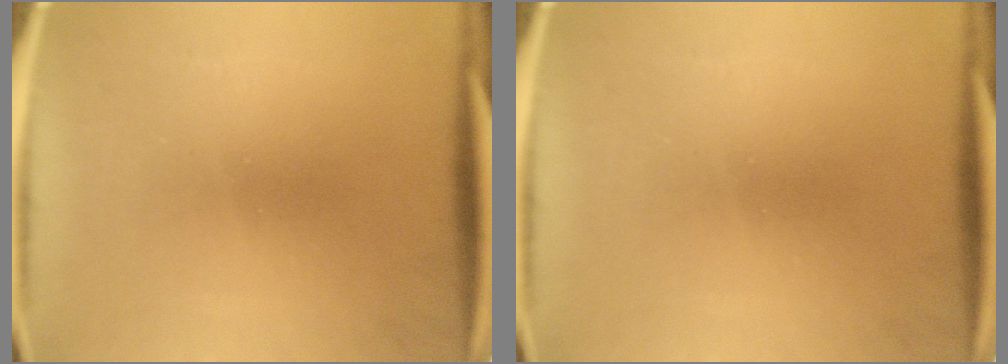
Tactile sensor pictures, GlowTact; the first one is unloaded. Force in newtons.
{"total": 0.0}